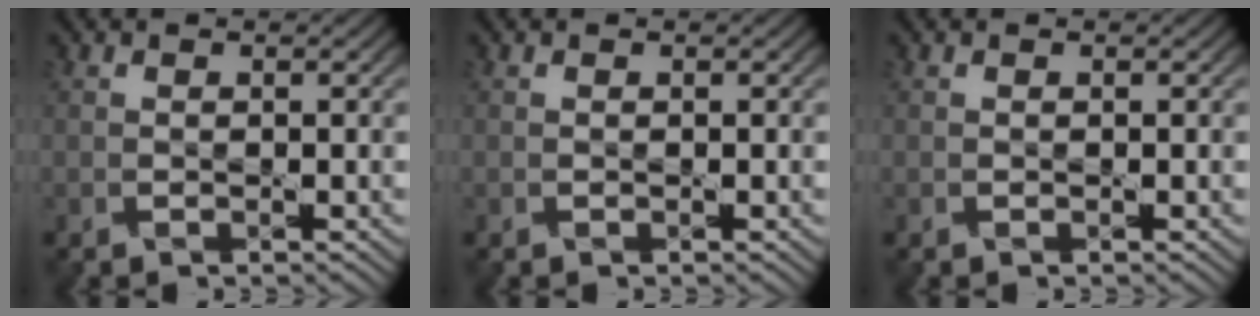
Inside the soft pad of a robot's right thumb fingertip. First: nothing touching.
{"total": 0.0}
{"total": 0.0}